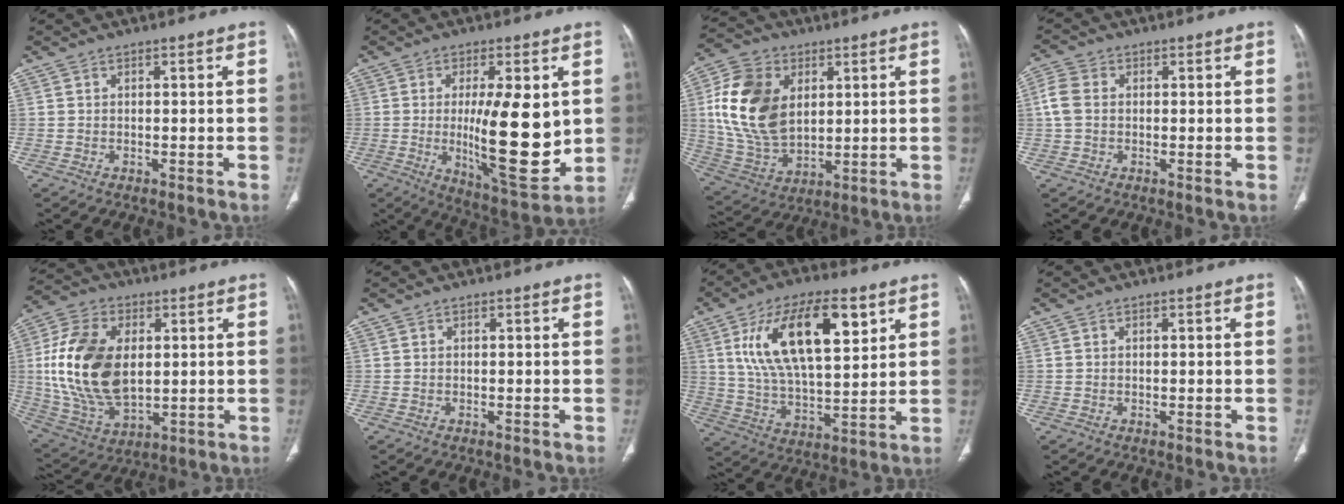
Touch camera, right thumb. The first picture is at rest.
{"total": 18.0, "force": [0.5, 5.3, 17.2], "torque": [-0.249, -0.038, 0.020]}
{"total": 17.9, "force": [4.0, 12.1, 12.6], "torque": [-0.226, -0.015, 0.081]}
{"total": 4.5, "force": [0.3, 3.2, 3.2], "torque": [-0.076, 0.008, -0.001]}
{"total": 20.1, "force": [2.3, 12.4, 15.7], "torque": [-0.299, -0.017, 0.050]}
{"total": 0.0}
{"total": 20.0, "force": [8.0, 8.4, 16.3], "torque": [-0.267, -0.025, 0.145]}
{"total": 0.0}